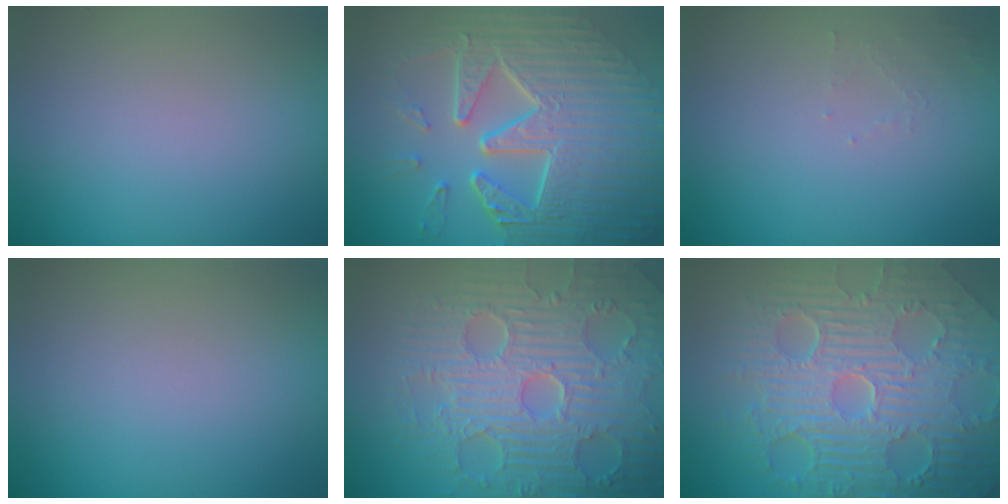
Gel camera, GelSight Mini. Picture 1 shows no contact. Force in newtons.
{"total": 10.3, "press": 7.0, "slide": 7.5}
{"total": 1.0, "press": 1.0, "slide": 0.2}
{"total": 0.0}
{"total": 9.2, "press": 6.8, "slide": 6.2}
{"total": 11.2, "press": 7.2, "slide": 8.6}